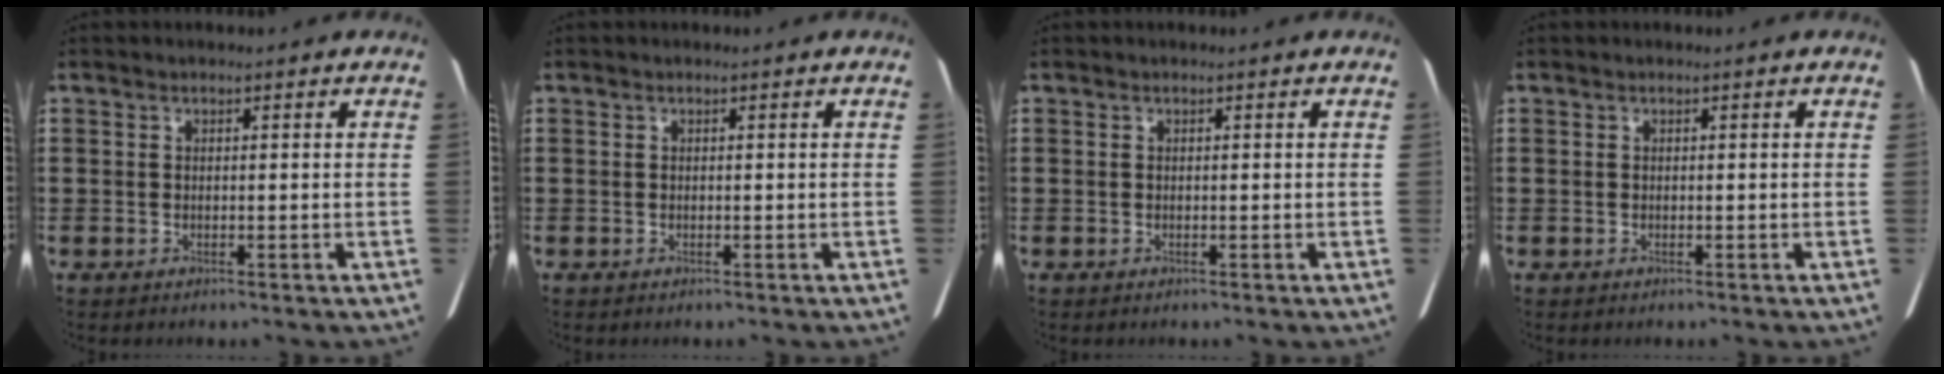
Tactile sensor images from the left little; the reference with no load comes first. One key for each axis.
{"total": 0.0}
{"total": 0.0}
{"total": 0.0}